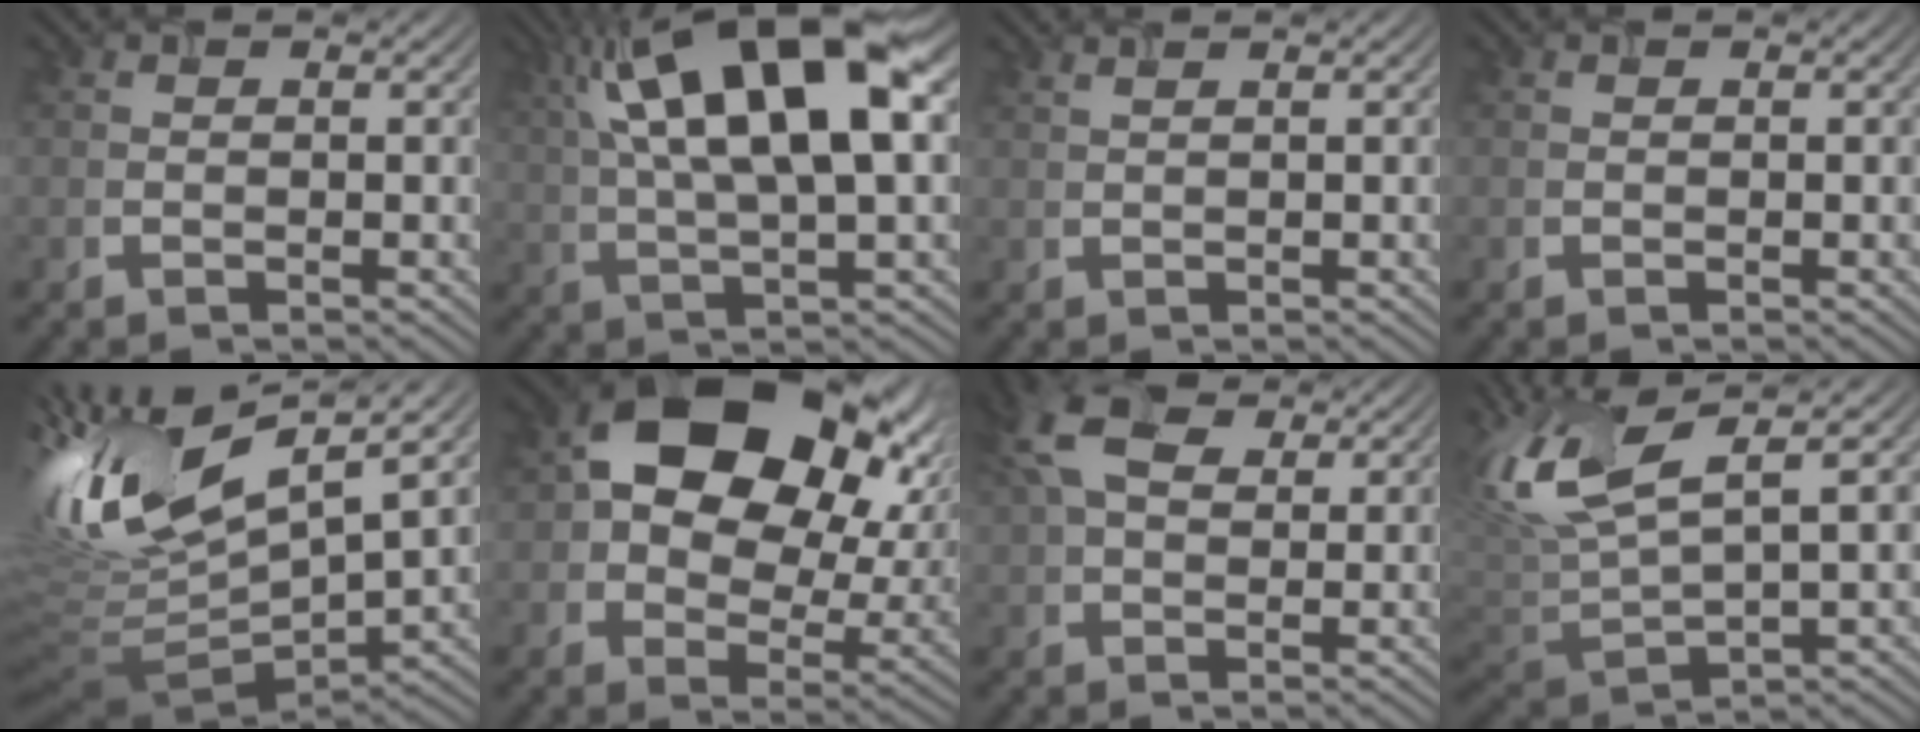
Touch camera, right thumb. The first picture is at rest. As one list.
[{"total": 17.6, "force": [6.3, 5.9, 15.3], "torque": [-0.297, 0.030, 0.104]}, {"total": 1.3, "force": [0.9, 0.1, 0.8], "torque": [-0.018, 0.005, 0.013]}, {"total": 0.0}, {"total": 16.0, "force": [4.3, 5.8, 14.3], "torque": [-0.325, 0.013, 0.086]}, {"total": 18.2, "force": [5.7, 12.4, 12.1], "torque": [-0.194, 0.001, 0.110]}, {"total": 9.5, "force": [4.4, 5.2, 6.5], "torque": [-0.172, 0.027, 0.085]}, {"total": 10.8, "force": [3.6, 3.7, 9.5], "torque": [-0.230, 0.017, 0.068]}]